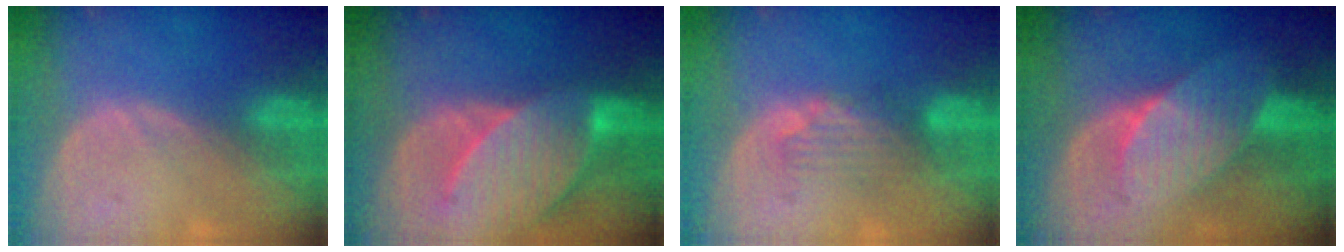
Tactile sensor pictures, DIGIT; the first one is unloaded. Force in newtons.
{"total": 9.9, "press": 8.9, "slide": 4.5}
{"total": 4.0, "press": 3.6, "slide": 1.8}
{"total": 7.4, "press": 6.9, "slide": 2.5}